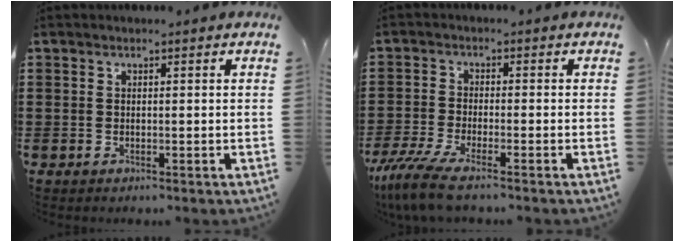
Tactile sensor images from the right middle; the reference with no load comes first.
{"total": 5.9, "force": [-4.6, 0.6, 3.6], "torque": [-0.103, -0.026, -0.093]}